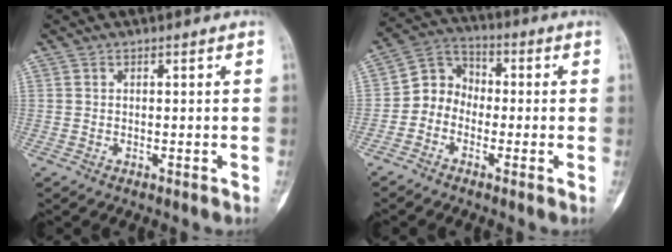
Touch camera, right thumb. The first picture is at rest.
{"total": 6.9, "force": [-1.9, 5.9, 2.8], "torque": [-0.021, 0.034, -0.055]}